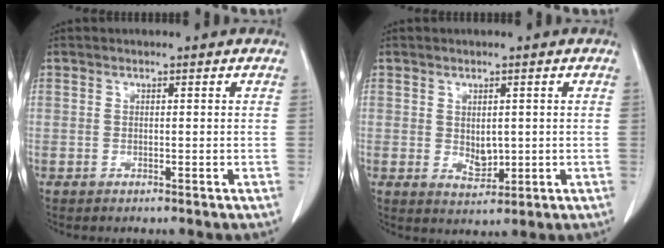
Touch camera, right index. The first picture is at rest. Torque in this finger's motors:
{"motor_torque": [0.09, 0.02, 0.00, 0.01]}